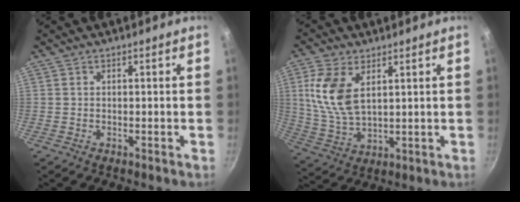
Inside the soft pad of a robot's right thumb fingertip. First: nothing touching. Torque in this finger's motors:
{"motor_torque": [-1.09, 1.50, 0.97, -0.06, 0.16]}